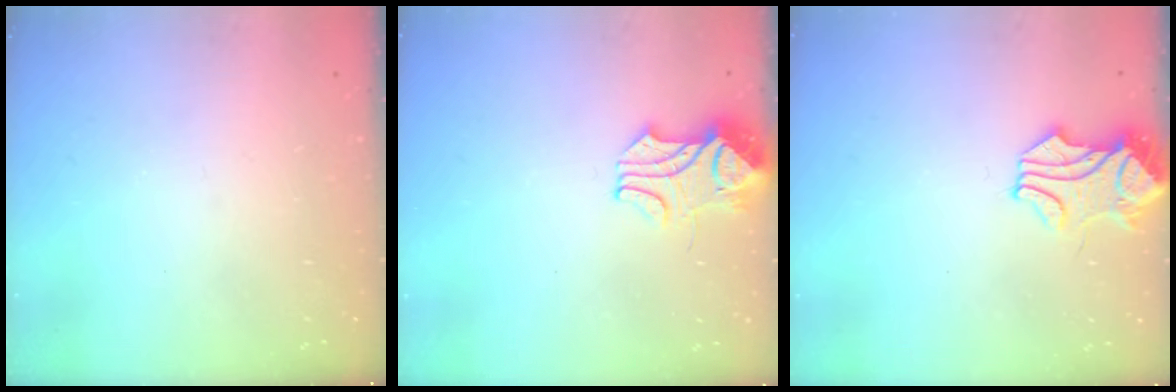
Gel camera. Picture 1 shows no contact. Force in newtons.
{"total": 2.6, "press": 2.4, "slide": 1.0}
{"total": 1.7, "press": 1.5, "slide": 0.8}